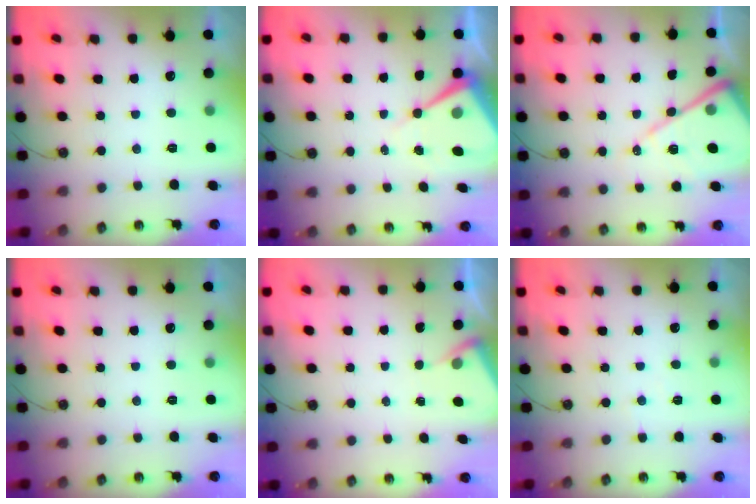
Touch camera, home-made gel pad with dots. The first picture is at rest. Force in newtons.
{"total": 9.4, "press": 9.4, "slide": 0.7}
{"total": 15.4, "press": 15.3, "slide": 1.5}
{"total": 0.0}
{"total": 3.0, "press": 3.0, "slide": 0.5}
{"total": 2.2, "press": 2.2, "slide": 0.4}